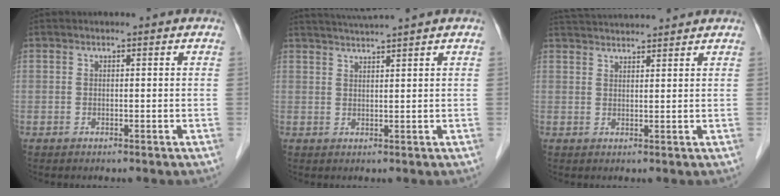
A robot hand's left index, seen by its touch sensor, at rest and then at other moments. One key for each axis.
{"total": 4.6, "fx": 4.1, "fy": -1.6, "fz": 1.3, "tx": -0.022, "ty": 0.006, "tz": 0.069}
{"total": 9.0, "fx": 8.7, "fy": 0.0, "fz": 2.4, "tx": -0.048, "ty": 0.032, "tz": 0.132}